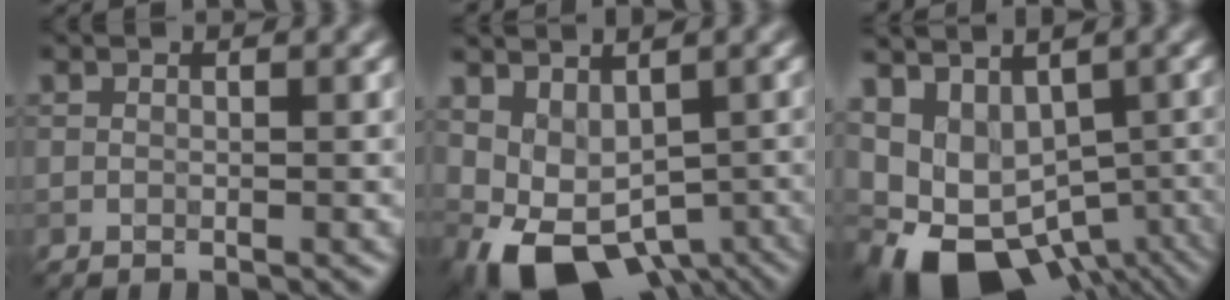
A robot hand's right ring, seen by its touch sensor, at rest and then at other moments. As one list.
[{"total": 8.4, "force": [-4.2, 5.0, 5.3], "torque": [-0.091, -0.023, -0.026]}, {"total": 10.1, "force": [-4.0, 6.2, 6.9], "torque": [-0.121, -0.018, -0.029]}]